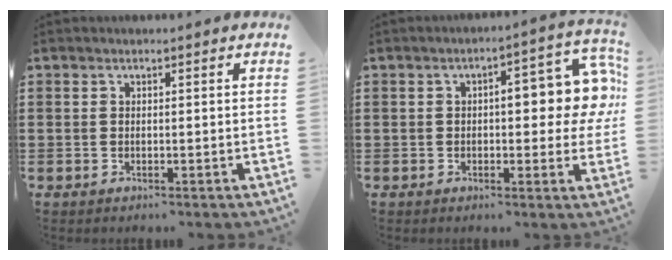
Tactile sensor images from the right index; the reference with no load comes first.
{"total": 10.2, "force": [1.9, 4.2, 9.1], "torque": [-0.111, -0.009, 0.021]}